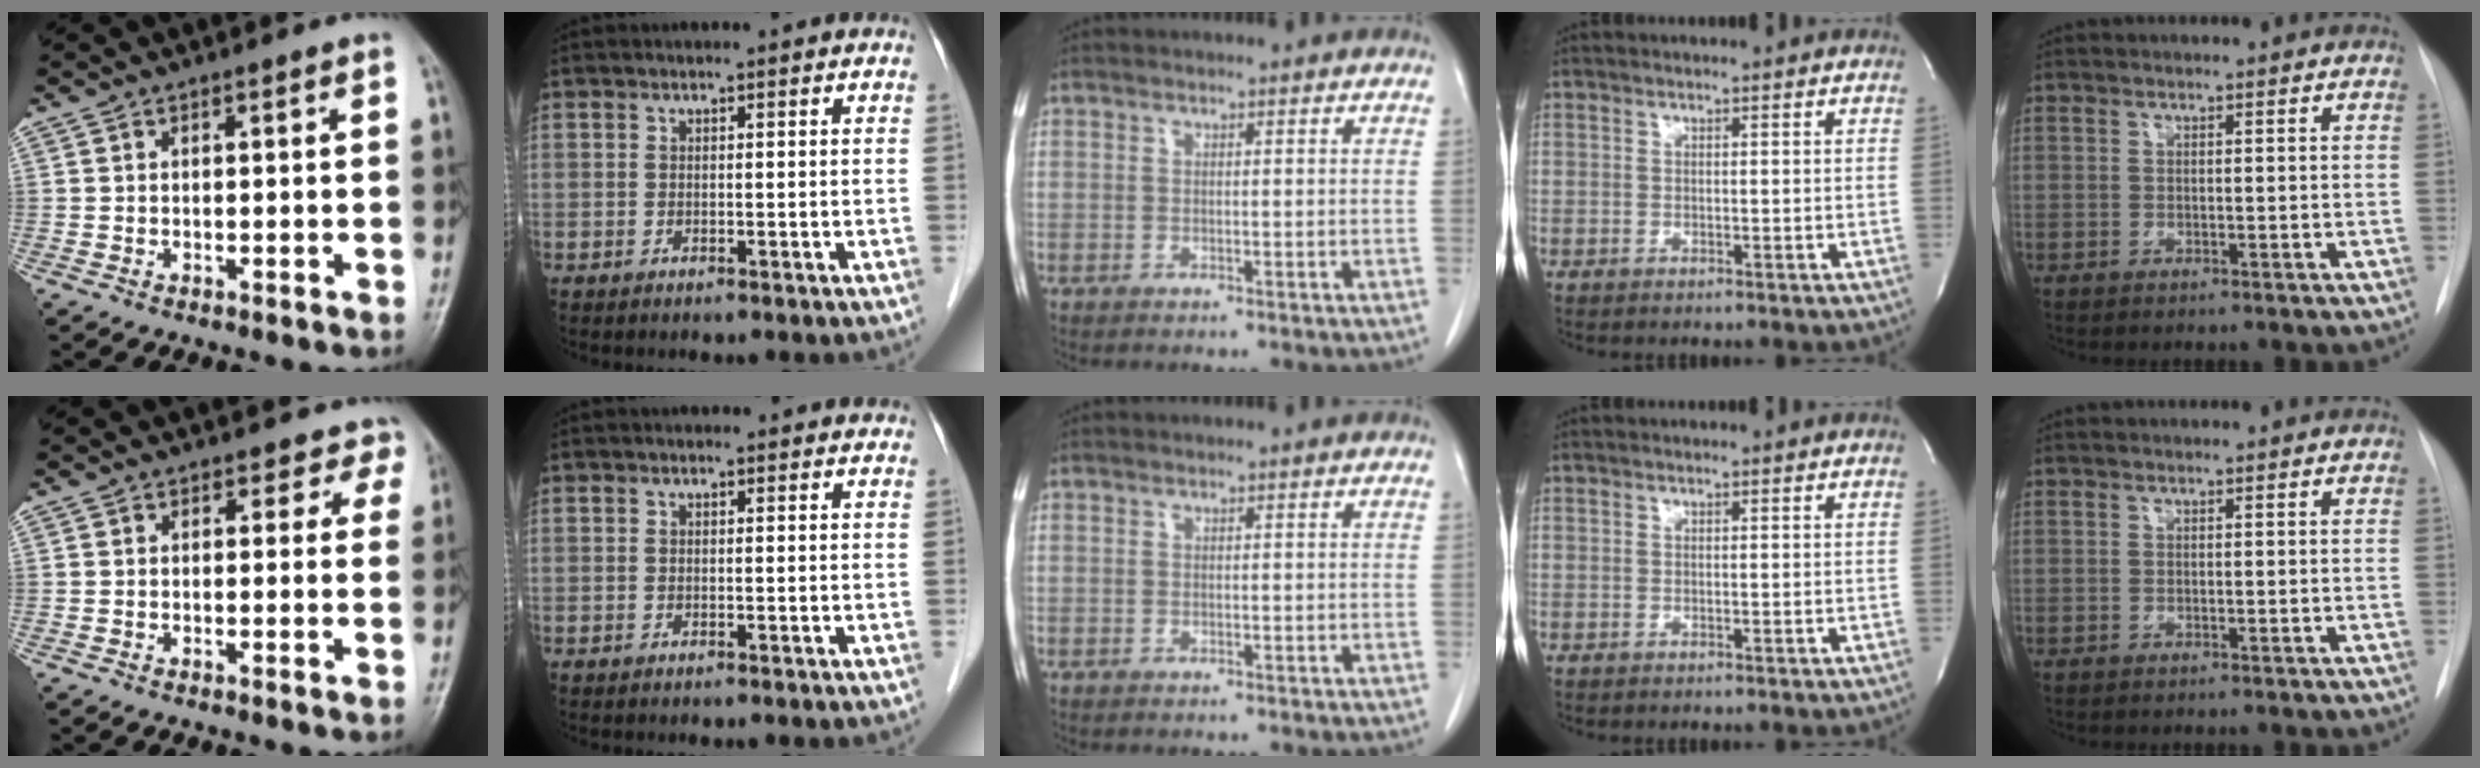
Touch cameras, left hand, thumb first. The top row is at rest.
{"thumb": {"total": 3.1, "force": [2.3, 2.1, -0.1], "torque": [0.031, -0.012, 0.000]}, "index": {"total": 2.0, "force": [1.9, 0.6, 0.3], "torque": [-0.008, 0.007, 0.014]}}